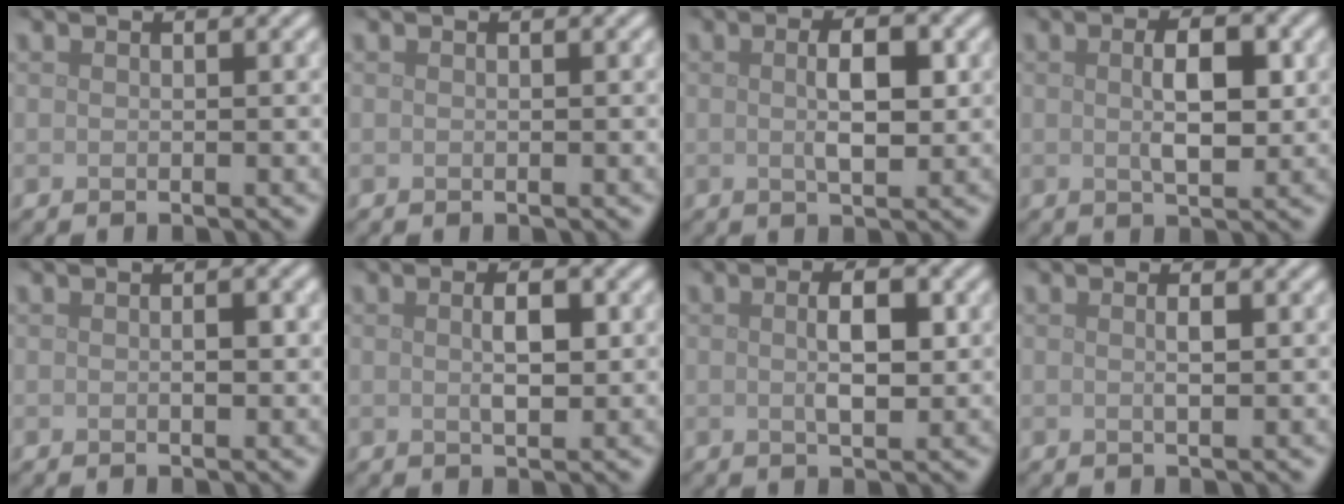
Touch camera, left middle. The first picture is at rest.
{"total": 0.0}
{"total": 3.5, "force": [0.3, 1.4, 3.2], "torque": [-0.059, 0.000, 0.004]}
{"total": 3.8, "force": [0.4, 1.7, 3.4], "torque": [-0.064, -0.001, 0.007]}
{"total": 1.3, "force": [0.0, 0.6, 1.1], "torque": [-0.016, -0.001, 0.000]}
{"total": 2.4, "force": [0.3, 0.9, 2.1], "torque": [-0.040, 0.001, 0.005]}
{"total": 3.1, "force": [0.3, 1.3, 2.8], "torque": [-0.051, 0.000, 0.004]}
{"total": 1.0, "force": [0.1, 0.2, 1.0], "torque": [-0.020, 0.001, 0.001]}